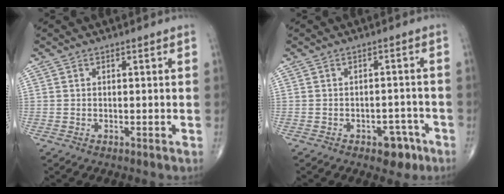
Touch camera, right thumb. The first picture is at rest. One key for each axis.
{"total": 4.9, "fx": -2.8, "fy": 3.0, "fz": 2.7, "tx": -0.013, "ty": 0.024, "tz": -0.034}